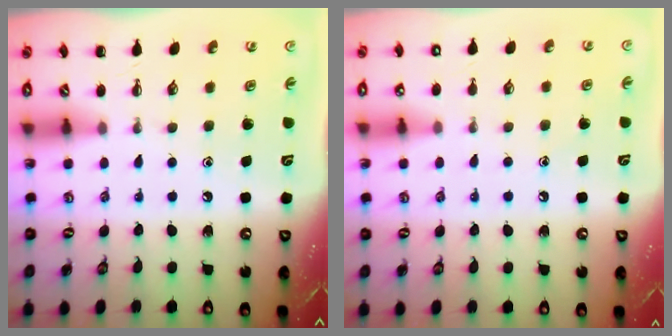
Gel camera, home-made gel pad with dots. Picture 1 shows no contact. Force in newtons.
{"total": 5.1, "press": 4.9, "slide": 1.5}